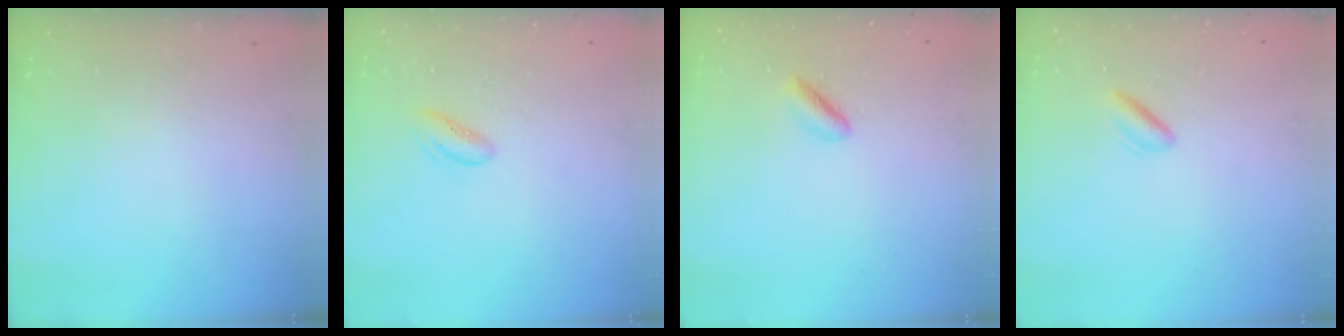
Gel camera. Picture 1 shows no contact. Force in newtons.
{"total": 3.3, "press": 3.3, "slide": 0.6}
{"total": 2.2, "press": 2.0, "slide": 1.0}
{"total": 1.4, "press": 1.2, "slide": 0.6}